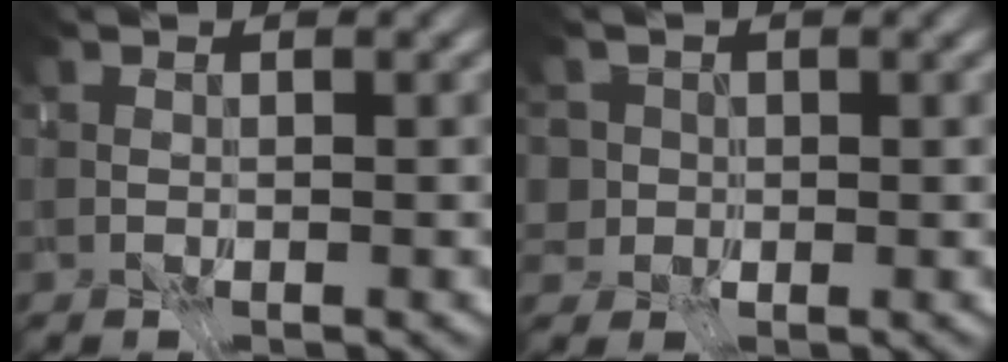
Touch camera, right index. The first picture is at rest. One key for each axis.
{"total": 3.5, "fx": 0.9, "fy": 3.0, "fz": 1.6, "tx": -0.032, "ty": 0.000, "tz": -0.009}